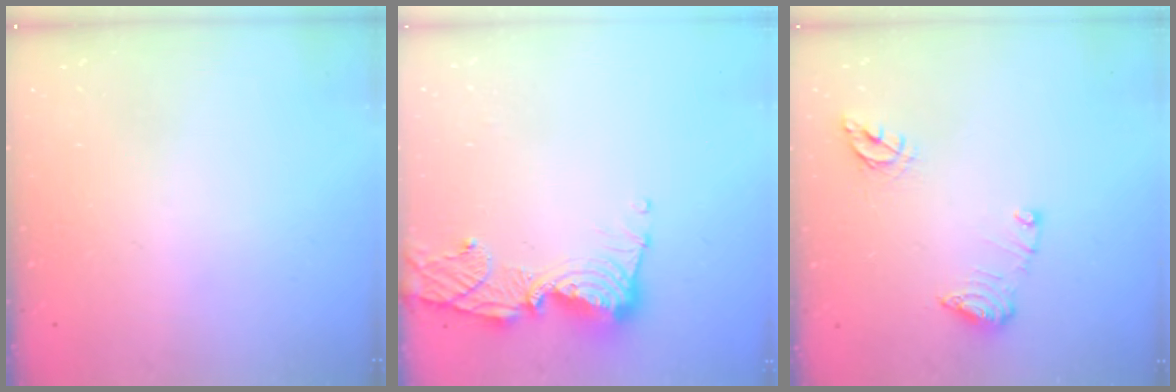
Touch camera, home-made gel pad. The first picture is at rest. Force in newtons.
{"total": 12.9, "press": 12.8, "slide": 1.6}
{"total": 10.0, "press": 9.9, "slide": 1.0}